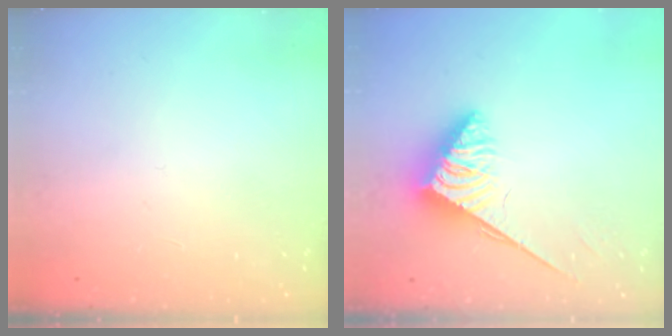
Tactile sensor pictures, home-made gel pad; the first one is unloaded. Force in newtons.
{"total": 3.6, "press": 3.6, "slide": 0.6}